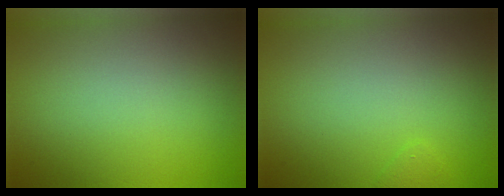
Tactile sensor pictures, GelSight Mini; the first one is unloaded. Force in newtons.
{"total": 0.6, "press": 0.6, "slide": 0.1}